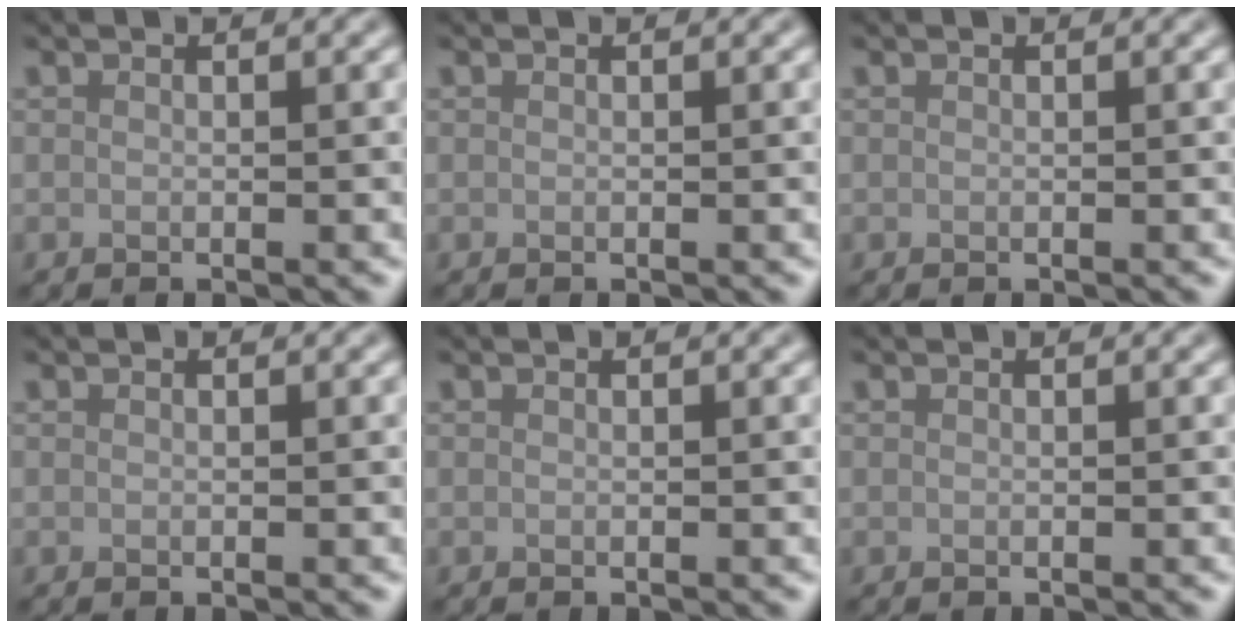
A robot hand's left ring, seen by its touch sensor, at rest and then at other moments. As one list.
[{"total": 0.0}, {"total": 0.0}, {"total": 0.0}, {"total": 0.0}, {"total": 0.0}]